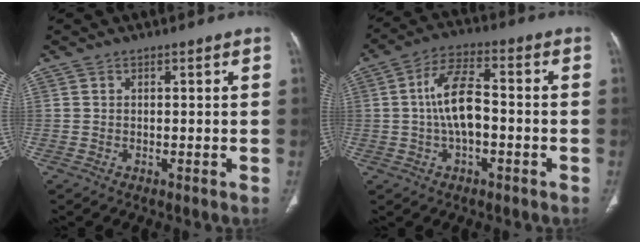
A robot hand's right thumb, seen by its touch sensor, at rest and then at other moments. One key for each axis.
{"total": 9.4, "fx": -0.8, "fy": 4.6, "fz": 8.2, "tx": -0.156, "ty": 0.029, "tz": -0.020}